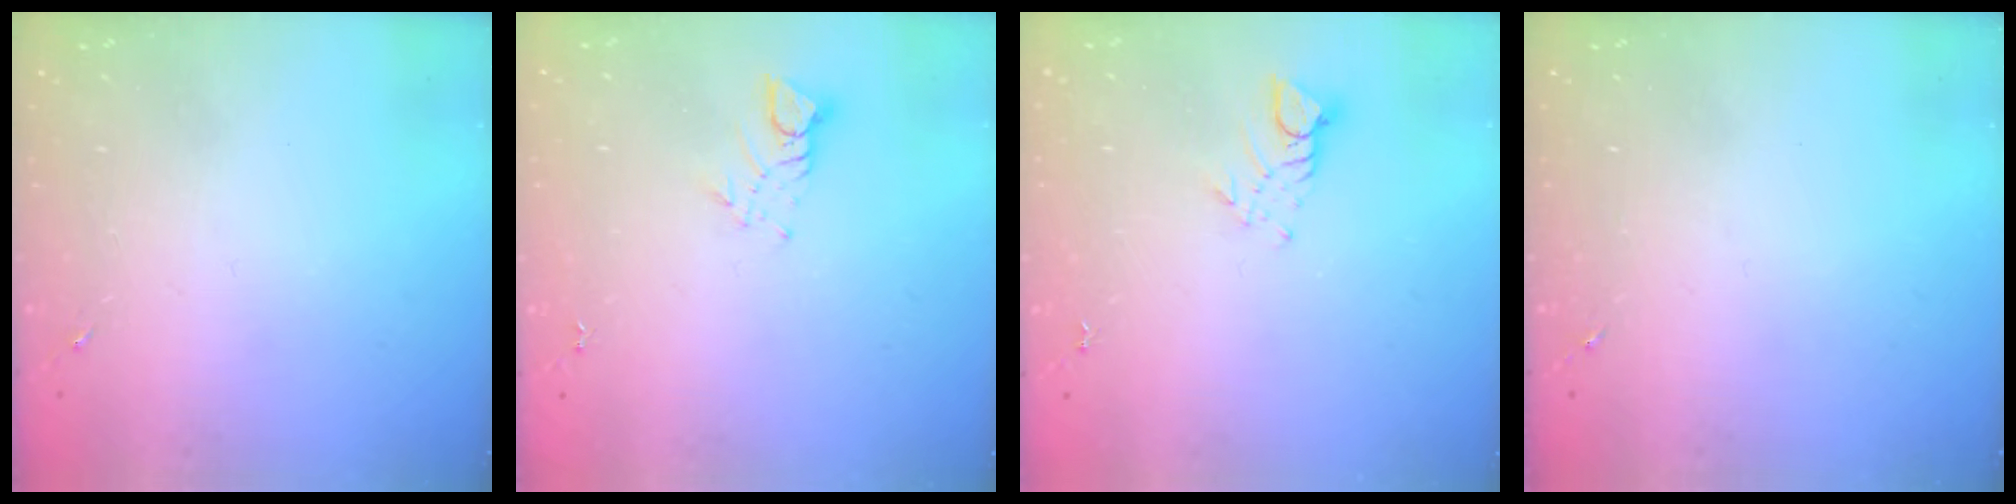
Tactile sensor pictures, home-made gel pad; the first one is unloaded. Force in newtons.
{"total": 3.8, "press": 3.7, "slide": 0.3}
{"total": 5.1, "press": 5.0, "slide": 0.3}
{"total": 0.0}